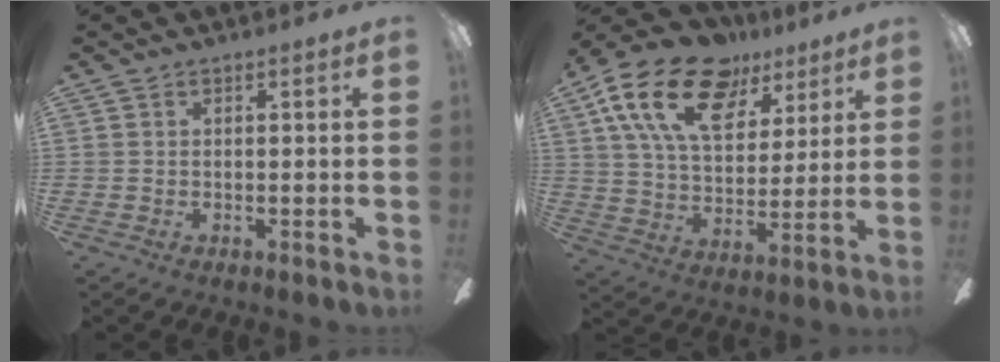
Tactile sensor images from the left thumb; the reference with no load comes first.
{"total": 21.5, "force": [11.8, 12.8, 12.7], "torque": [-0.218, -0.043, 0.209]}